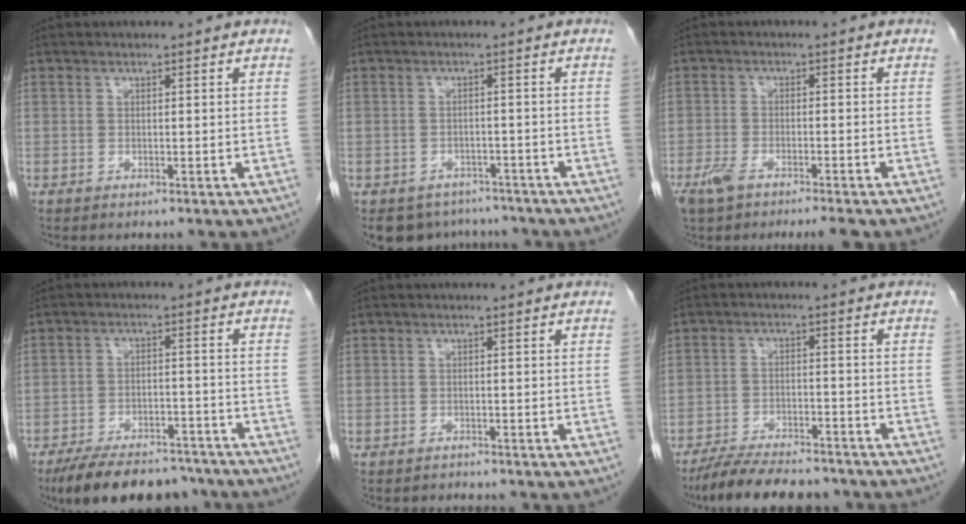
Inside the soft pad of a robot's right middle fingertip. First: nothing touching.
{"total": 7.4, "force": [-6.3, 3.8, 0.5], "torque": [0.000, 0.010, -0.082]}
{"total": 6.2, "force": [-4.6, 1.3, 3.9], "torque": [-0.071, -0.010, -0.075]}
{"total": 14.7, "force": [-12.4, 5.2, 5.9], "torque": [-0.097, 0.002, -0.180]}
{"total": 0.7, "force": [-0.6, 0.2, -0.3], "torque": [-0.004, -0.003, -0.013]}
{"total": 12.0, "force": [-10.5, 3.0, 5.0], "torque": [-0.076, -0.002, -0.161]}